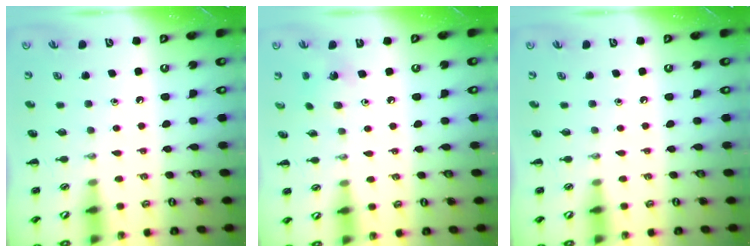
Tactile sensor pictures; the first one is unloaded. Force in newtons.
{"total": 2.6, "press": 2.6, "slide": 0.5}
{"total": 0.0}